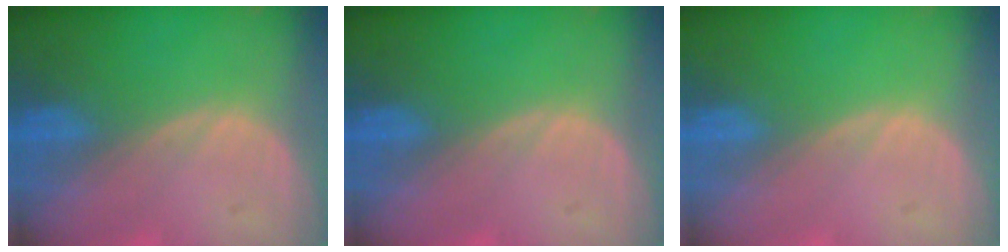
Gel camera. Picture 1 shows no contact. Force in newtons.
{"total": 0.0}
{"total": 0.0}